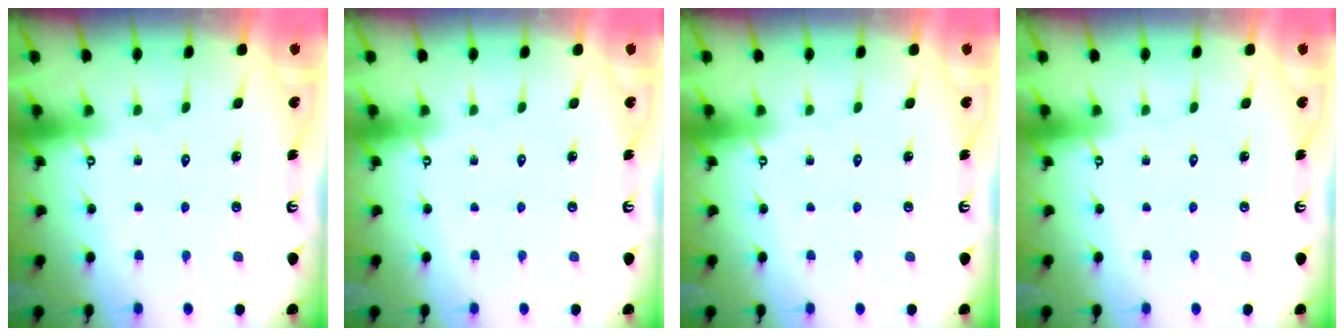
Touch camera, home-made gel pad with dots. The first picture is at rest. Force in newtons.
{"total": 0.0}
{"total": 0.0}
{"total": 0.0}